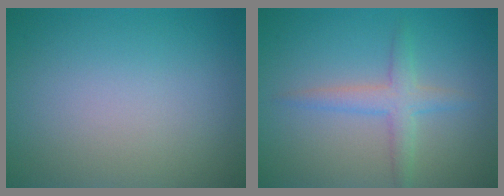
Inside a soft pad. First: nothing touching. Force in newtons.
{"total": 2.7, "press": 2.7, "slide": 0.1}